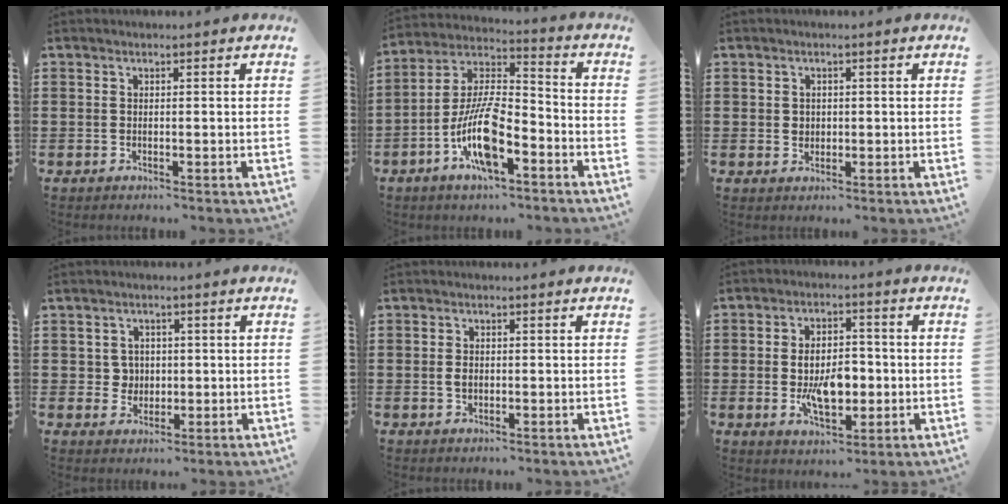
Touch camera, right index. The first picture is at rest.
{"total": 12.5, "force": [-5.6, 4.6, 10.1], "torque": [-0.227, -0.001, -0.109]}
{"total": 1.5, "force": [0.2, 1.4, 0.5], "torque": [-0.013, 0.009, 0.004]}
{"total": 3.1, "force": [0.1, 3.0, 1.1], "torque": [-0.033, 0.010, -0.001]}
{"total": 1.6, "force": [-0.1, 1.0, 1.2], "torque": [-0.026, 0.005, -0.004]}
{"total": 8.2, "force": [-1.1, 4.5, 6.8], "torque": [-0.116, -0.004, -0.028]}